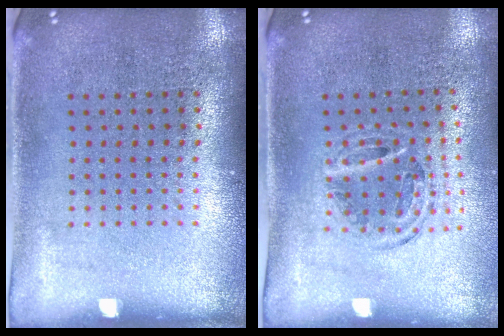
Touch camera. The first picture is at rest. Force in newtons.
{"total": 1.1, "press": 1.0, "slide": 0.2}